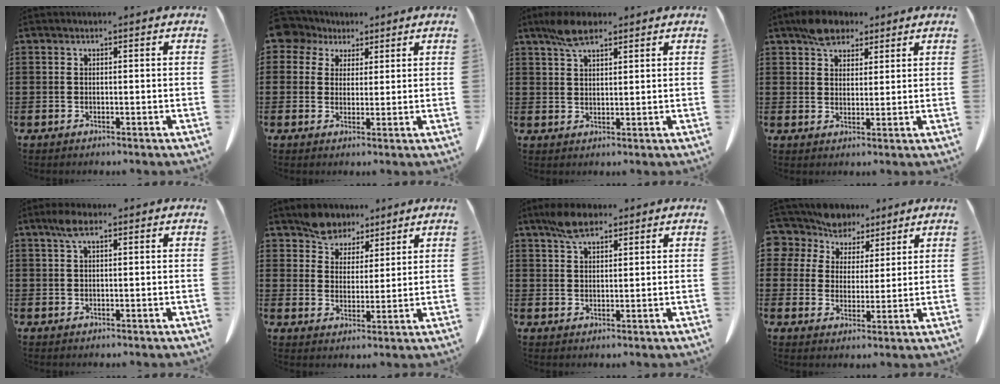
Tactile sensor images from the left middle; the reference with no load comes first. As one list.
[{"total": 5.1, "force": [3.4, 3.6, 1.3], "torque": [-0.042, 0.003, 0.063]}, {"total": 5.2, "force": [3.6, 1.8, 3.3], "torque": [-0.075, 0.005, 0.066]}, {"total": 5.2, "force": [4.0, 2.8, 1.8], "torque": [-0.041, 0.006, 0.076]}, {"total": 3.0, "force": [1.3, 1.1, 2.4], "torque": [-0.054, 0.006, 0.023]}, {"total": 5.7, "force": [4.9, 2.9, 0.4], "torque": [-0.032, -0.006, 0.096]}, {"total": 5.1, "force": [3.6, 2.0, 3.1], "torque": [-0.070, 0.005, 0.067]}, {"total": 7.0, "force": [5.8, 3.8, -0.1], "torque": [-0.041, -0.024, 0.111]}]